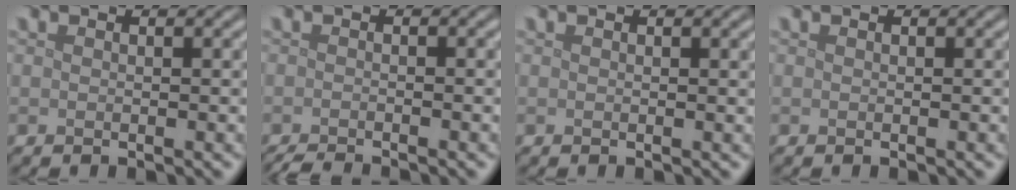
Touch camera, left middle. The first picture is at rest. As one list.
[{"total": 2.2, "force": [-2.1, 0.2, 0.8], "torque": [-0.013, -0.004, -0.039]}, {"total": 0.7, "force": [0.4, 0.2, 0.6], "torque": [-0.004, 0.005, 0.005]}, {"total": 0.0}]